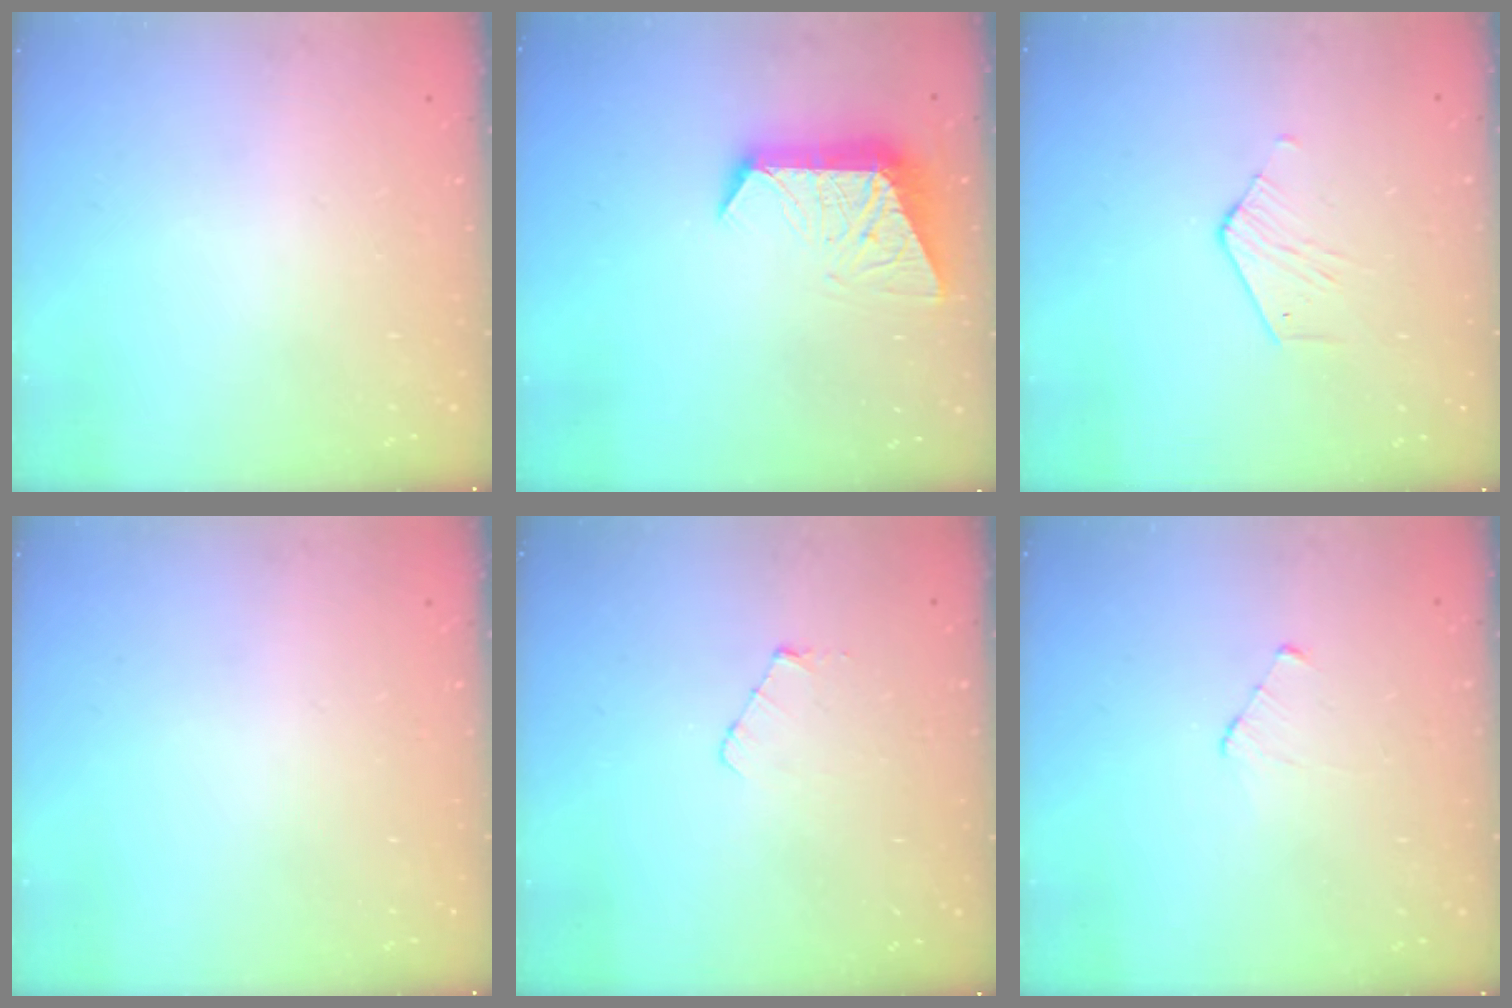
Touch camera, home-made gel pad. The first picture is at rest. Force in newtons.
{"total": 10.5, "press": 10.5, "slide": 0.9}
{"total": 2.6, "press": 2.6, "slide": 0.2}
{"total": 0.0}
{"total": 3.6, "press": 3.6, "slide": 0.4}
{"total": 3.9, "press": 3.8, "slide": 0.4}